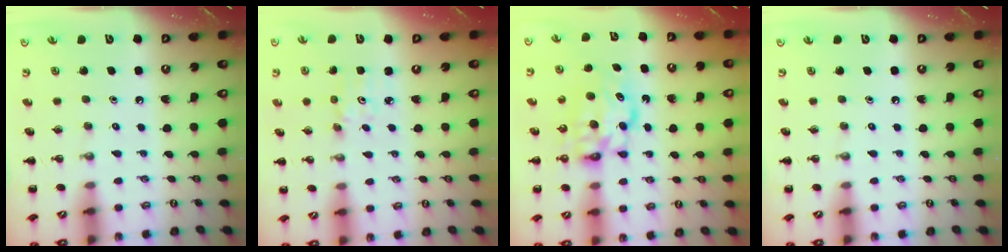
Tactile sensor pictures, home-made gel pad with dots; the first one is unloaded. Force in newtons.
{"total": 1.6, "press": 1.5, "slide": 0.3}
{"total": 7.4, "press": 7.4, "slide": 0.8}
{"total": 0.0}